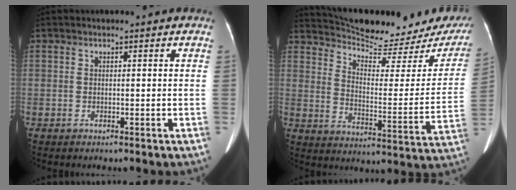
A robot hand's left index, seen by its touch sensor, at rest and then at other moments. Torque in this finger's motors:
{"motor_torque": [0.69, -1.20, 0.02, 0.04]}